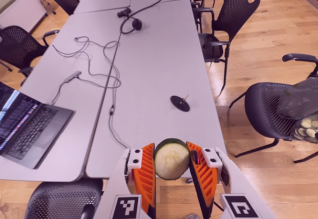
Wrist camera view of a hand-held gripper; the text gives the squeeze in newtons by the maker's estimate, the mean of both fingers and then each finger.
{"total": 12.7, "left": 13.3, "right": 12.0}